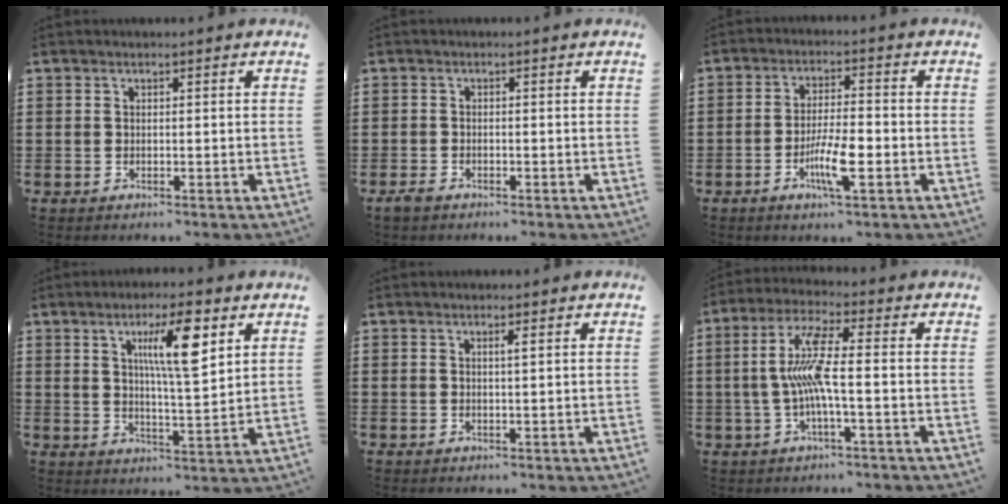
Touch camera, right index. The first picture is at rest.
{"total": 1.2, "force": [-0.9, 0.6, 0.5], "torque": [-0.013, 0.001, -0.020]}
{"total": 6.8, "force": [-2.5, 1.4, 6.2], "torque": [-0.120, -0.010, -0.046]}
{"total": 9.3, "force": [4.2, 1.7, 8.2], "torque": [-0.144, 0.000, 0.063]}
{"total": 0.9, "force": [0.3, -0.1, 0.8], "torque": [-0.014, -0.003, 0.005]}
{"total": 8.0, "force": [-1.1, 1.0, 7.8], "torque": [-0.167, -0.010, -0.030]}